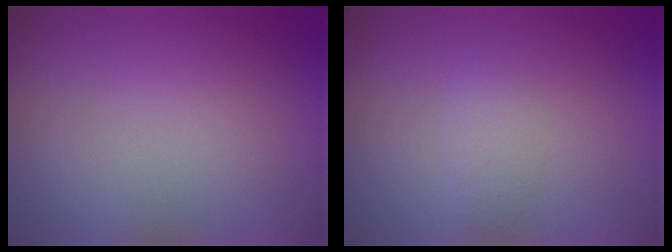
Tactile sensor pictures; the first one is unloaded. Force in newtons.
{"total": 1.5, "press": 1.5, "slide": 0.0}